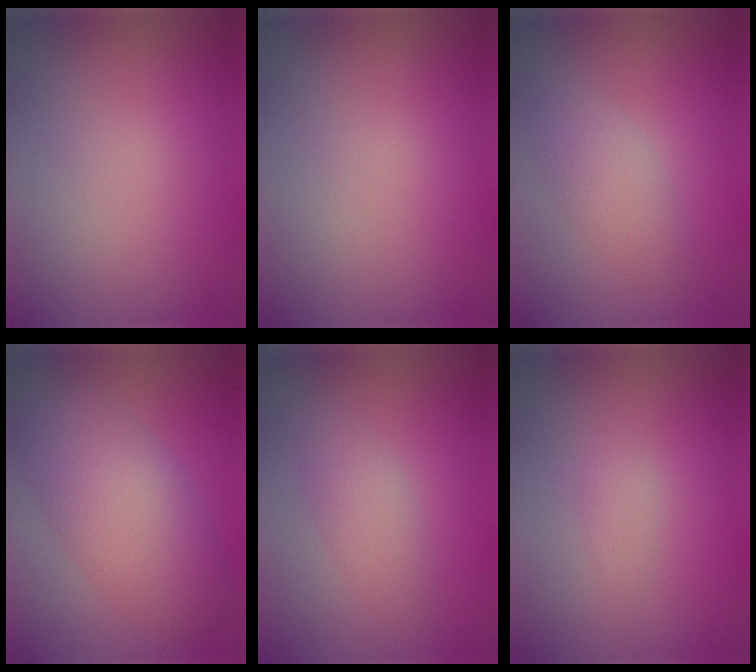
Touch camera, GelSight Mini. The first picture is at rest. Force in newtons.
{"total": 0.0}
{"total": 2.3, "press": 2.3, "slide": 0.1}
{"total": 6.6, "press": 6.6, "slide": 0.2}
{"total": 1.9, "press": 1.9, "slide": 0.1}
{"total": 0.9, "press": 0.9, "slide": 0.0}